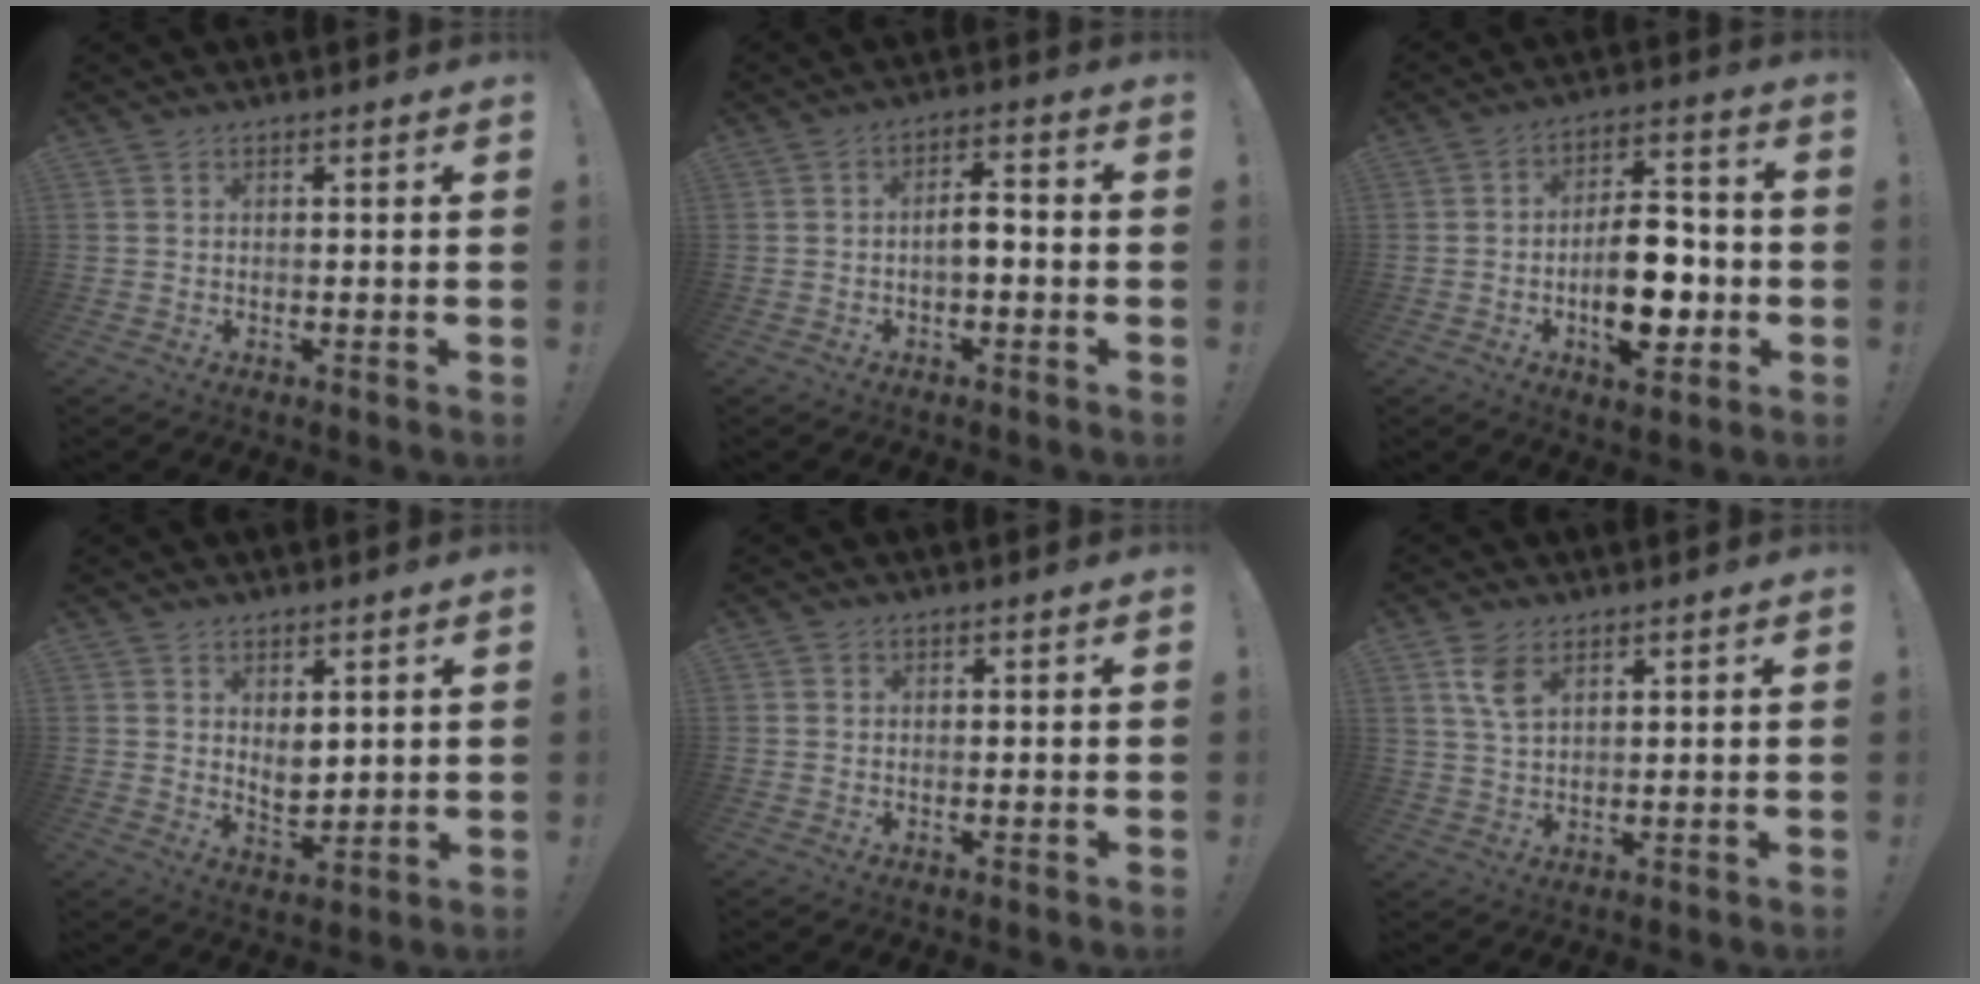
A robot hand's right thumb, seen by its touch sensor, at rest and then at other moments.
{"total": 4.7, "force": [-1.4, 1.8, 4.1], "torque": [-0.061, 0.007, -0.027]}
{"total": 14.9, "force": [-3.7, 8.0, 12.0], "torque": [-0.180, 0.016, -0.060]}
{"total": 5.2, "force": [2.9, 3.3, 2.9], "torque": [-0.038, -0.025, 0.054]}
{"total": 0.5, "force": [0.1, 0.5, -0.1], "torque": [0.007, 0.000, 0.001]}
{"total": 5.9, "force": [3.2, 3.1, 4.0], "torque": [-0.067, -0.011, 0.059]}